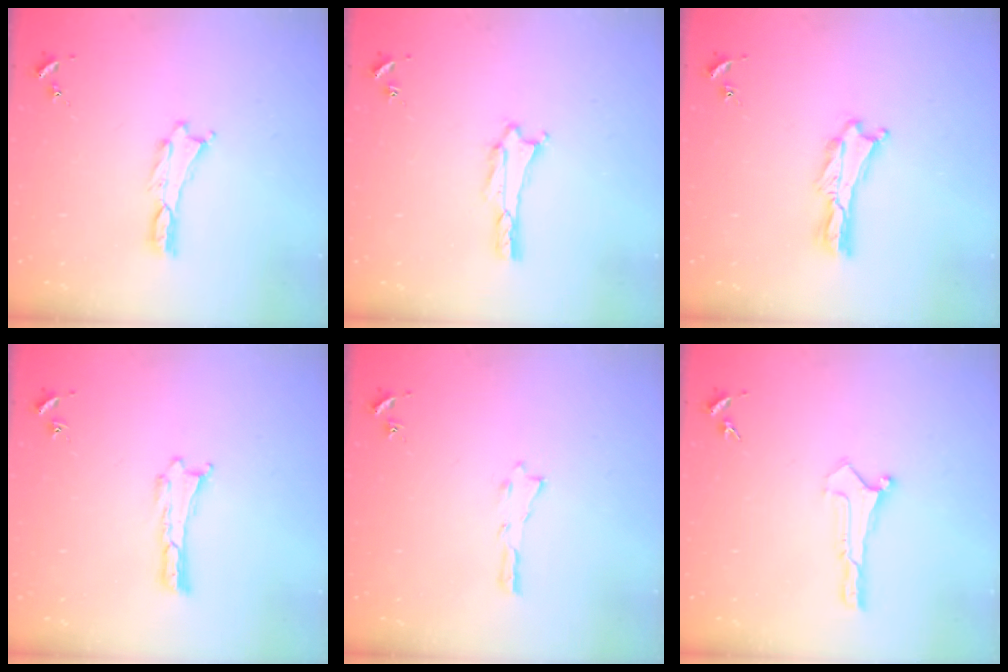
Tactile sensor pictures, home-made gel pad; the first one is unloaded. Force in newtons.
{"total": 1.6, "press": 1.6, "slide": 0.2}
{"total": 0.7, "press": 0.7, "slide": 0.2}
{"total": 0.0}
{"total": 0.0}
{"total": 0.0}